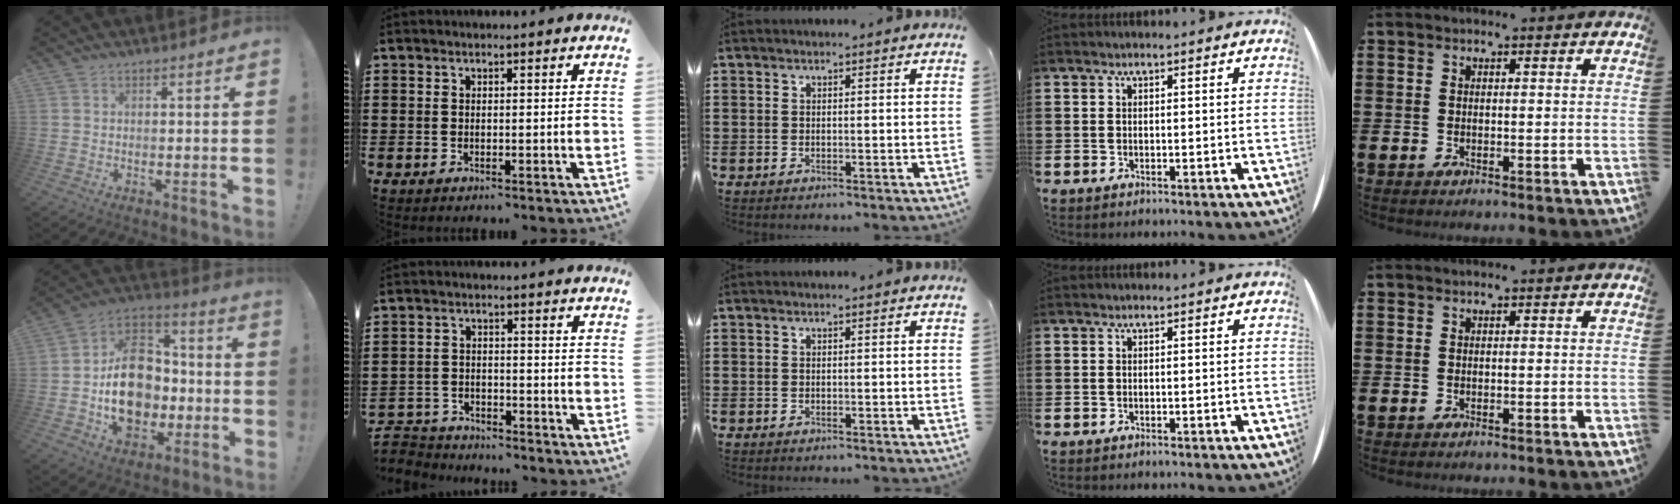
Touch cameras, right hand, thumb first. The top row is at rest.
{"thumb": {"total": 20.2, "force": [-3.3, 15.3, 12.7], "torque": [-0.197, 0.032, -0.040]}, "index": {"total": 3.8, "force": [-3.7, 0.8, -0.3], "torque": [-0.012, -0.002, -0.084]}}